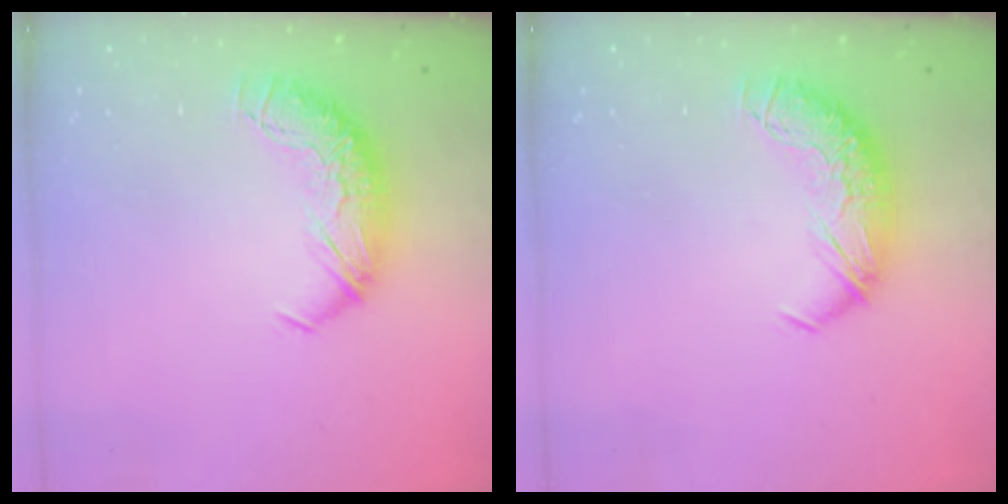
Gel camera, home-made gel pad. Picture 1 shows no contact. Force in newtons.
{"total": 0.0}